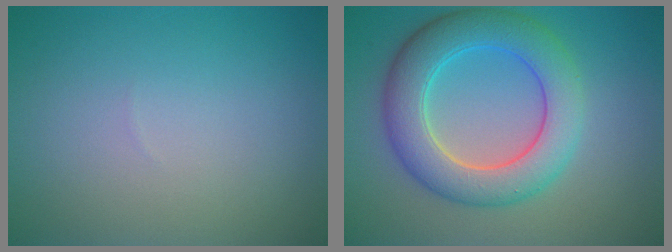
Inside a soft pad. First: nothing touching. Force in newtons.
{"total": 7.3, "press": 7.3, "slide": 0.4}